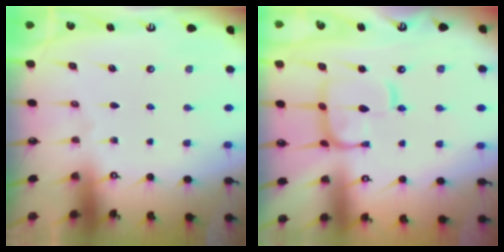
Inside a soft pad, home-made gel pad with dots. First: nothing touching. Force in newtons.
{"total": 8.4, "press": 8.3, "slide": 1.1}